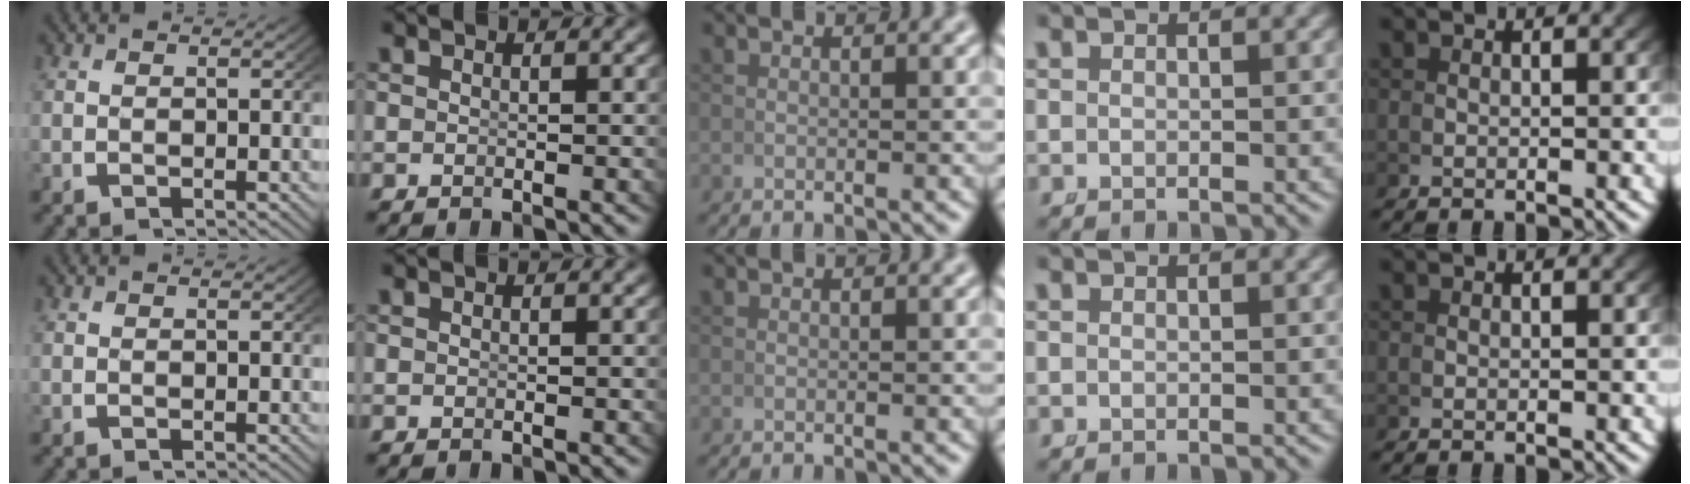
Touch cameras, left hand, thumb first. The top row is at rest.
{}